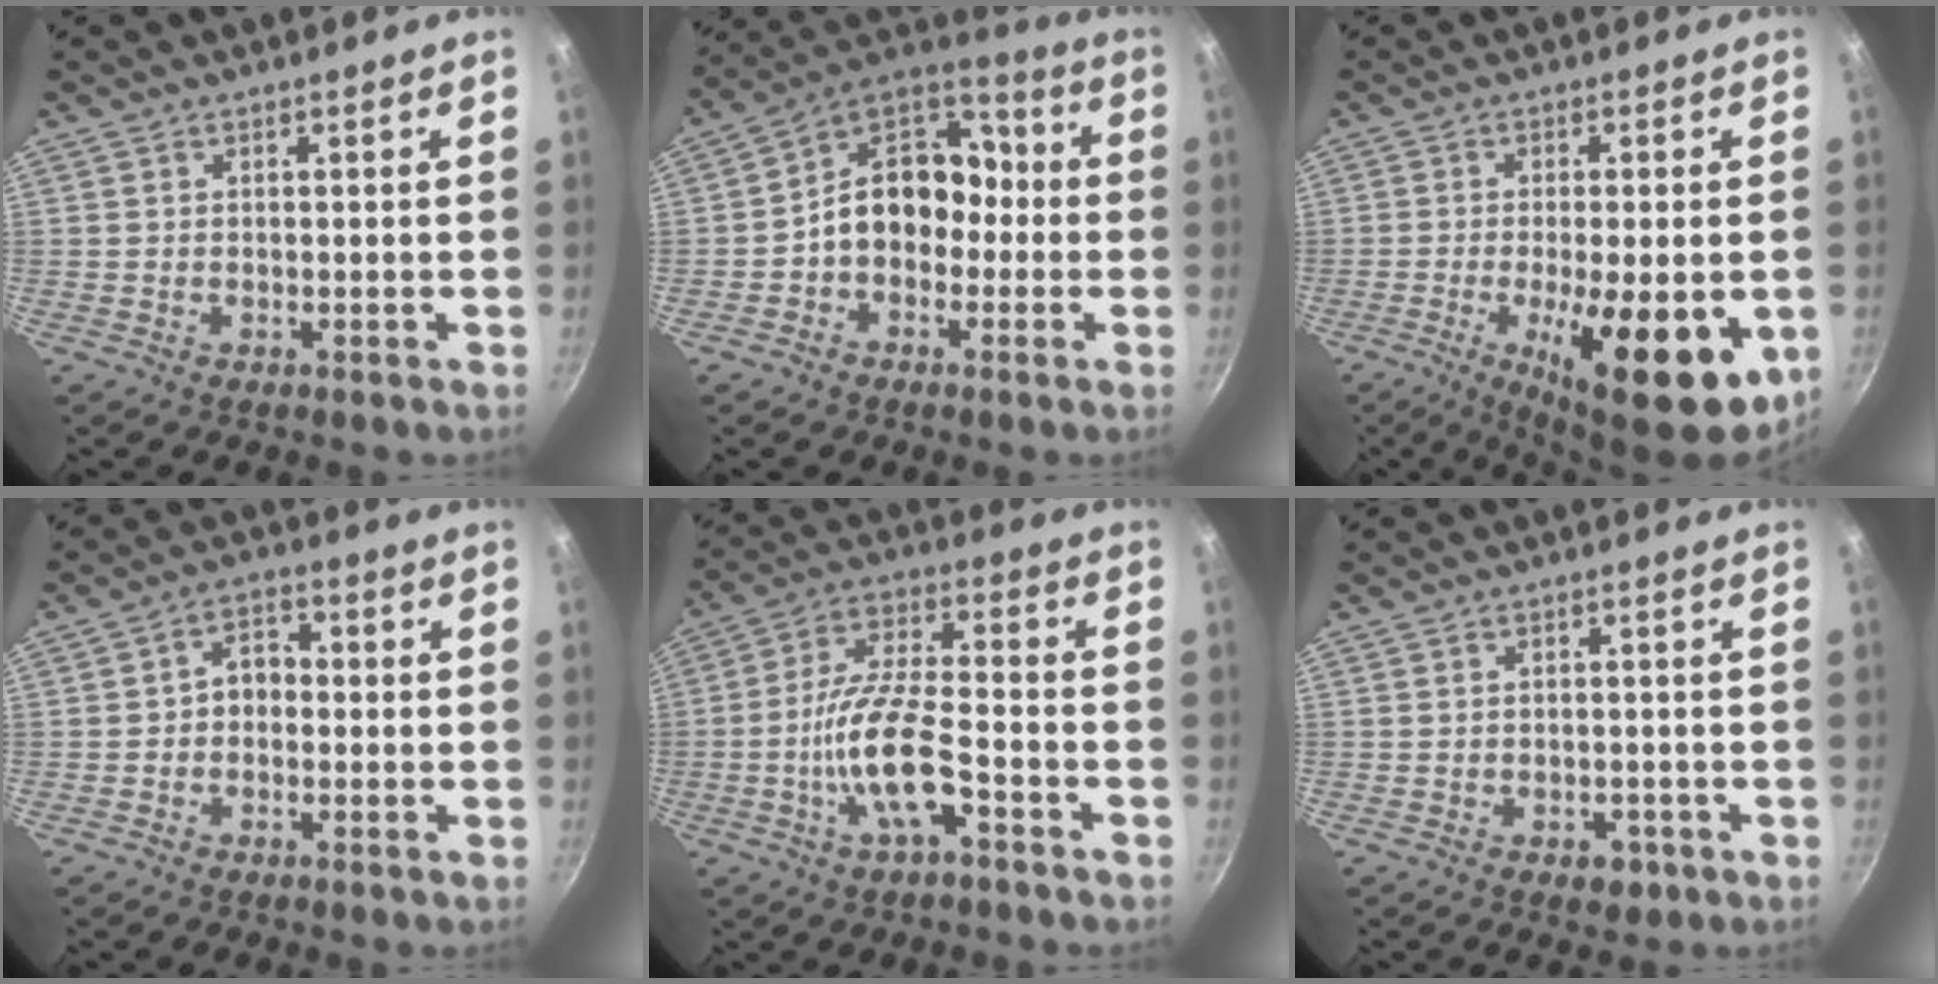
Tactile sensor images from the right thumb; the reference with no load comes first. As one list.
[{"total": 14.3, "force": [-1.6, 10.3, 9.7], "torque": [-0.115, 0.051, -0.042]}, {"total": 18.6, "force": [-5.6, 6.4, 16.6], "torque": [-0.204, -0.019, -0.060]}, {"total": 4.5, "force": [-0.7, 3.4, 3.0], "torque": [-0.028, 0.021, -0.024]}, {"total": 12.7, "force": [-4.5, 4.5, 11.0], "torque": [-0.219, 0.040, -0.083]}, {"total": 2.8, "force": [-1.5, 1.9, 1.5], "torque": [-0.008, 0.007, -0.016]}]